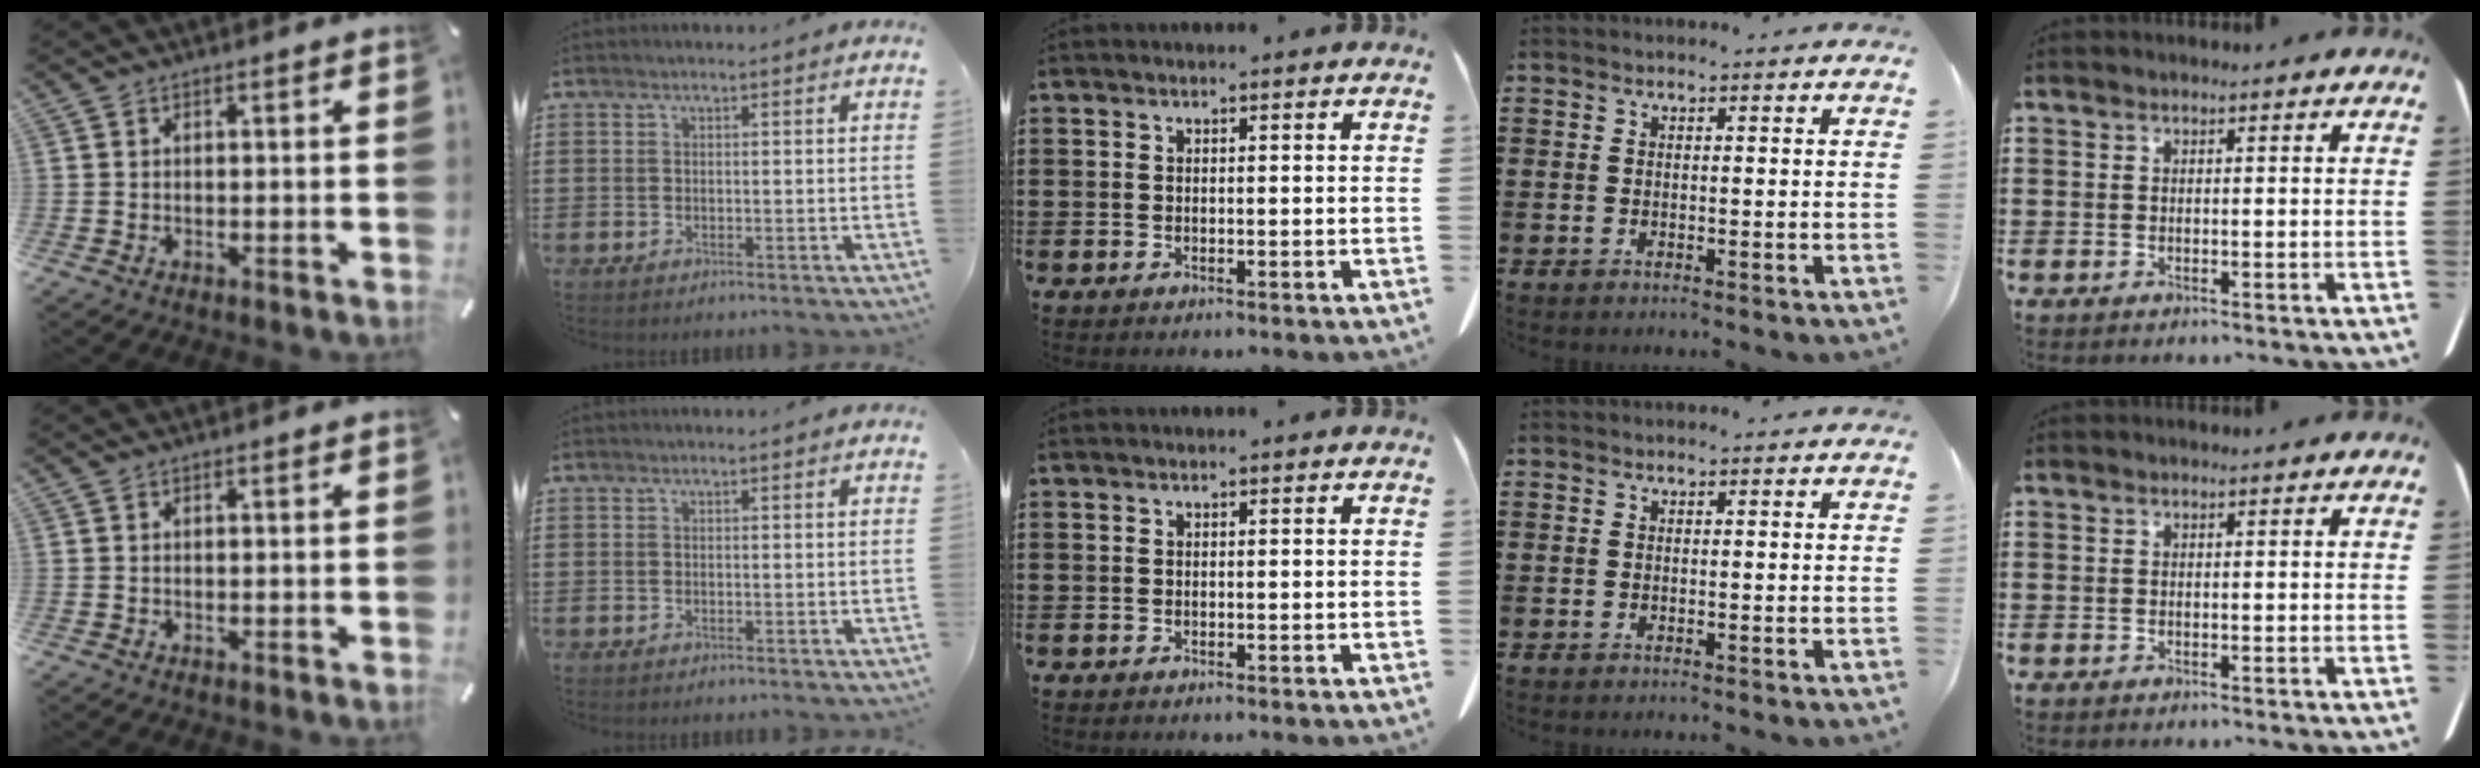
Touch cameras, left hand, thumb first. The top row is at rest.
{}